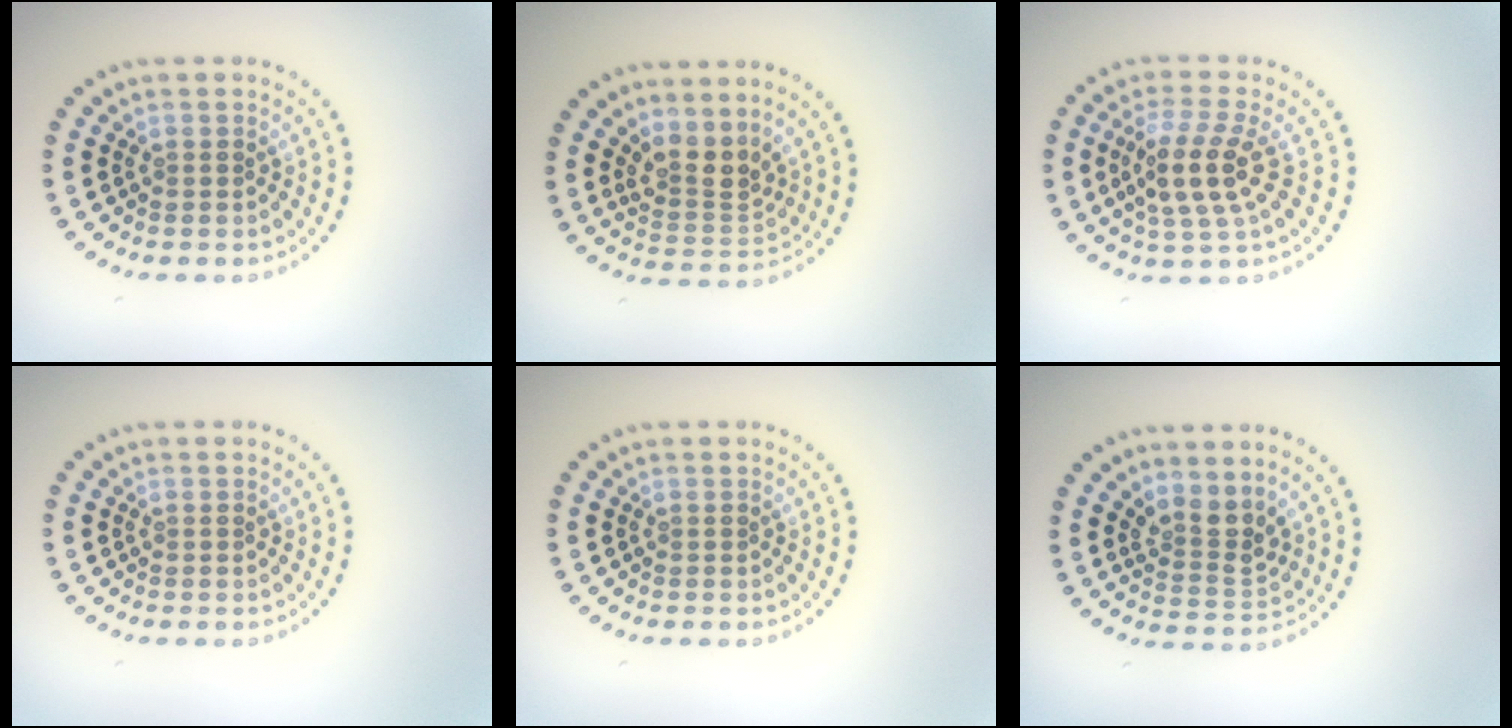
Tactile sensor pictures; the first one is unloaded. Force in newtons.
{"total": 2.8, "press": 2.3, "slide": 1.7}
{"total": 4.0, "press": 3.6, "slide": 1.9}
{"total": 0.0}
{"total": 0.0}
{"total": 2.7, "press": 2.0, "slide": 1.9}